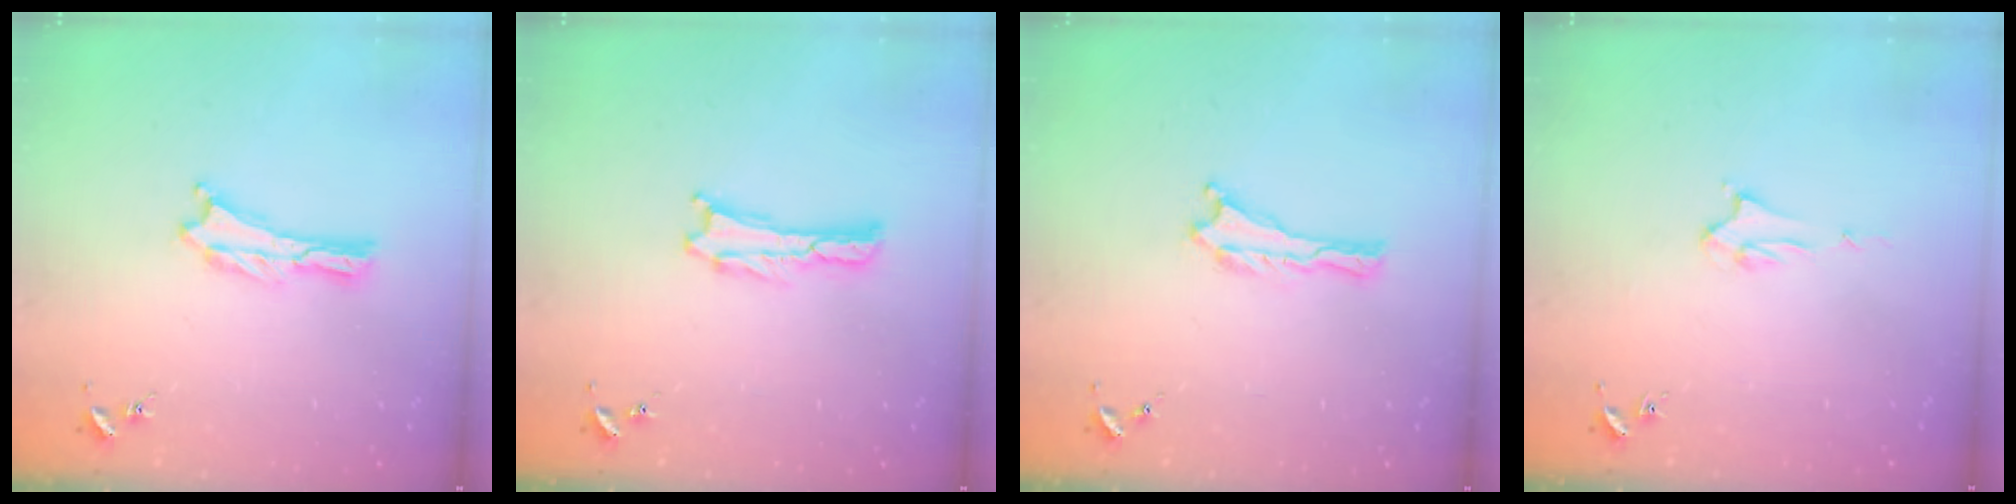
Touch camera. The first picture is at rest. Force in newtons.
{"total": 0.0}
{"total": 0.0}
{"total": 1.9, "press": 1.9, "slide": 0.1}